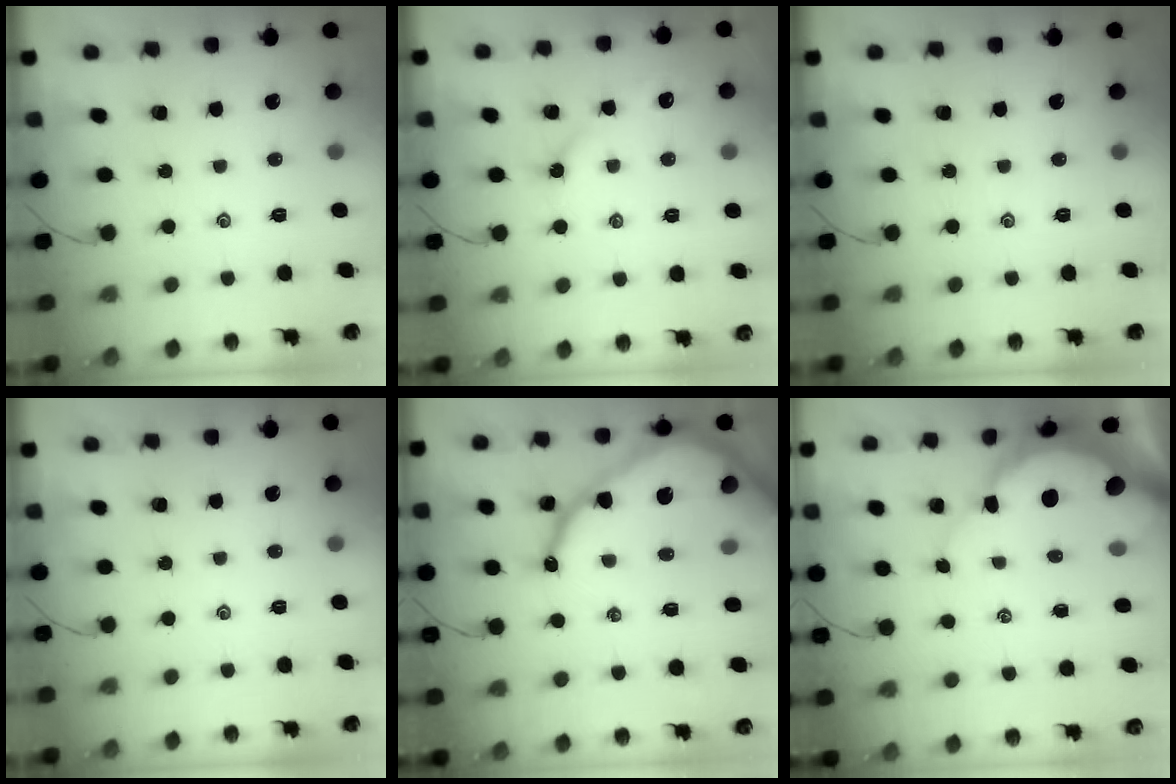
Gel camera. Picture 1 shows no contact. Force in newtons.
{"total": 2.2, "press": 2.1, "slide": 0.6}
{"total": 0.0}
{"total": 0.0}
{"total": 17.2, "press": 17.1, "slide": 1.5}
{"total": 7.9, "press": 7.8, "slide": 0.8}